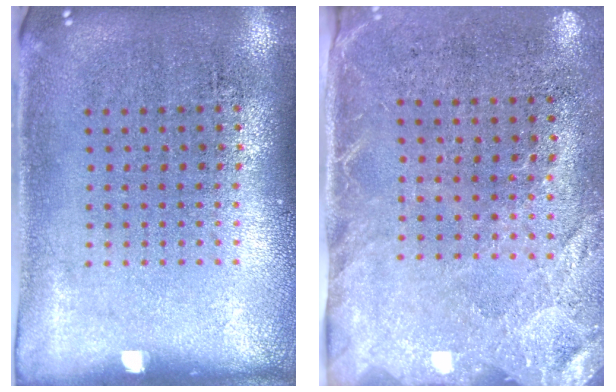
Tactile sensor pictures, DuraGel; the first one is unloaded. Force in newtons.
{"total": 2.7, "press": 2.2, "slide": 1.6}